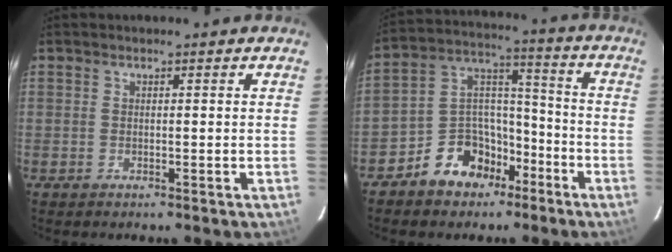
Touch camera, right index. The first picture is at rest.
{"total": 11.6, "force": [-7.5, 8.0, 4.0], "torque": [-0.078, 0.057, -0.117]}